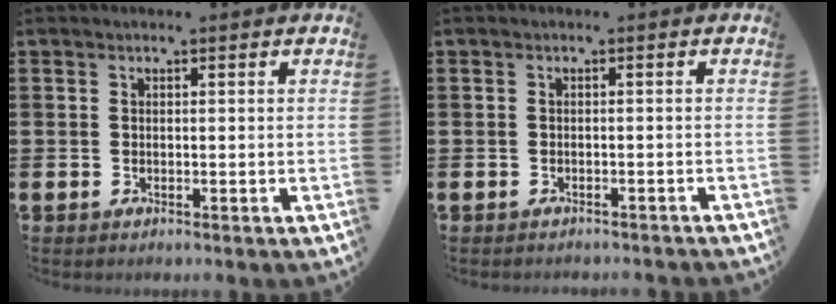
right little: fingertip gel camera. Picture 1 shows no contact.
{"total": 0.7, "force": [-0.7, 0.0, 0.0], "torque": [-0.001, -0.001, -0.014]}